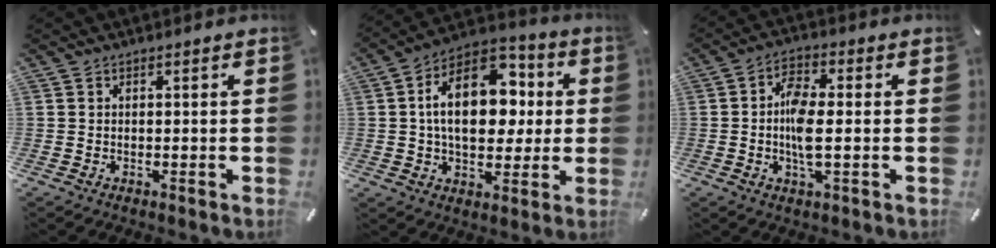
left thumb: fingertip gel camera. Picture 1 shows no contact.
{"total": 18.8, "force": [3.1, 12.5, 13.7], "torque": [-0.224, -0.006, 0.054]}
{"total": 7.7, "force": [-0.6, 3.0, 7.1], "torque": [-0.153, -0.002, -0.015]}